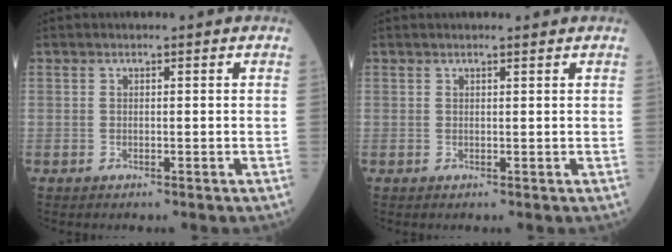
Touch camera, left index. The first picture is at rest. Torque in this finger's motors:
{"motor_torque": [0.78, -1.14, 0.02, 0.02]}